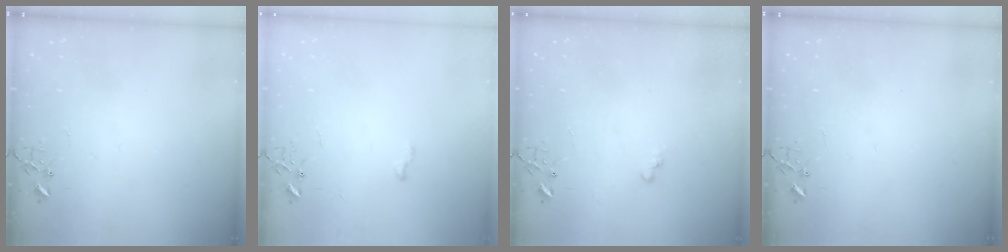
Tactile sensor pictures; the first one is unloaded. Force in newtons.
{"total": 4.1, "press": 4.1, "slide": 0.6}
{"total": 5.1, "press": 5.1, "slide": 0.4}
{"total": 0.0}